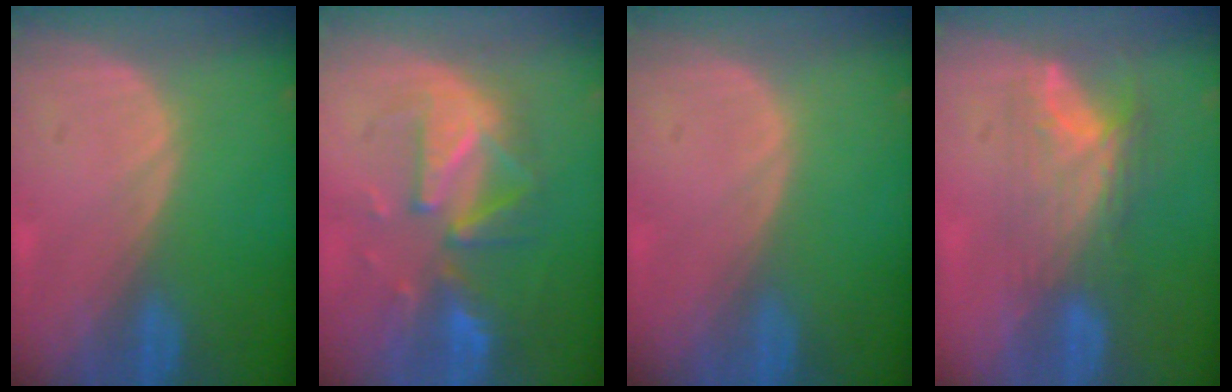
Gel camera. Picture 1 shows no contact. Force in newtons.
{"total": 10.0, "press": 8.8, "slide": 4.7}
{"total": 0.0}
{"total": 8.1, "press": 6.7, "slide": 4.6}